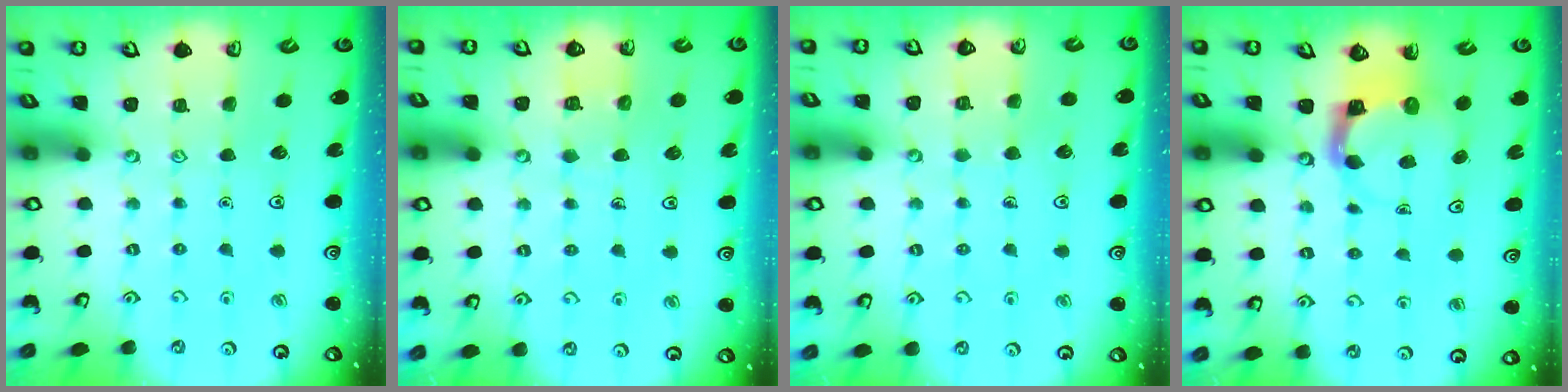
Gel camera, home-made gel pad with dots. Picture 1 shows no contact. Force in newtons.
{"total": 5.4, "press": 5.4, "slide": 0.4}
{"total": 4.8, "press": 4.8, "slide": 0.4}
{"total": 3.9, "press": 3.9, "slide": 0.4}